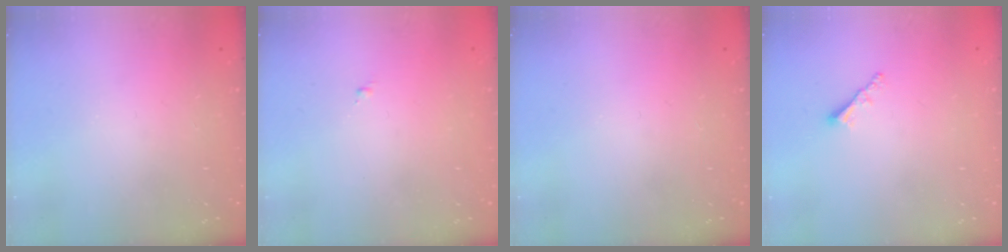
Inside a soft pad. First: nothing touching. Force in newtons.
{"total": 0.7, "press": 0.7, "slide": 0.2}
{"total": 0.0}
{"total": 1.9, "press": 1.9, "slide": 0.5}